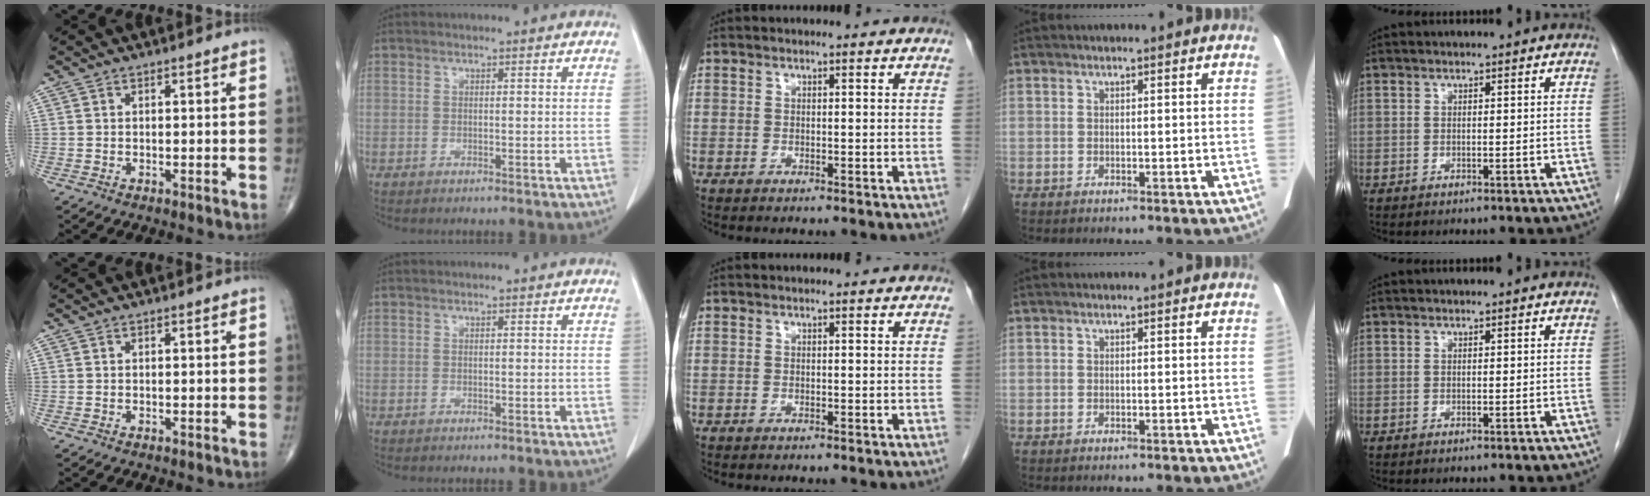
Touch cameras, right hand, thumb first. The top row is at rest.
{}